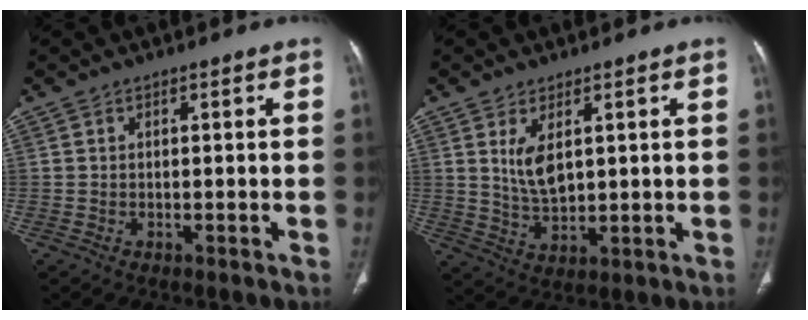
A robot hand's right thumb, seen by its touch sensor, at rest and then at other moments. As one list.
[{"total": 6.0, "force": [2.1, 3.0, 4.7], "torque": [-0.082, -0.017, 0.051]}]